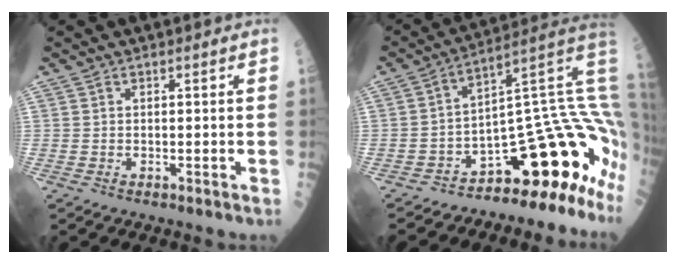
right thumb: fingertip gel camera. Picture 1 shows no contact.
{"total": 13.3, "force": [-5.5, 4.1, 11.4], "torque": [-0.085, 0.127, -0.077]}